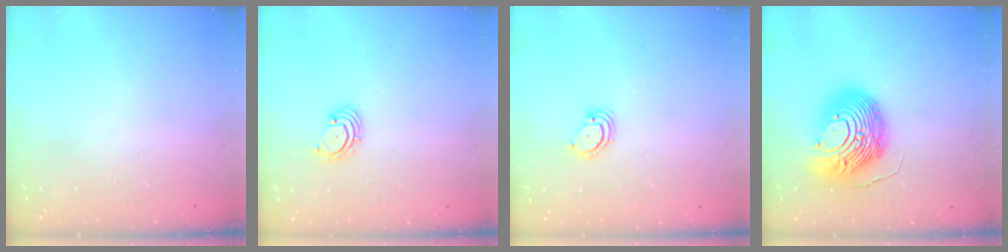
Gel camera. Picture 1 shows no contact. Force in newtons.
{"total": 1.8, "press": 1.7, "slide": 0.7}
{"total": 3.5, "press": 3.5, "slide": 0.2}
{"total": 21.5, "press": 21.4, "slide": 2.2}